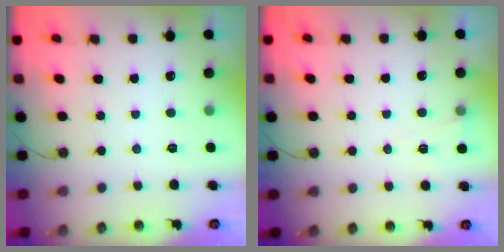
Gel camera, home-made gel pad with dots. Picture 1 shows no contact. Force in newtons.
{"total": 5.1, "press": 2.6, "slide": 4.4}